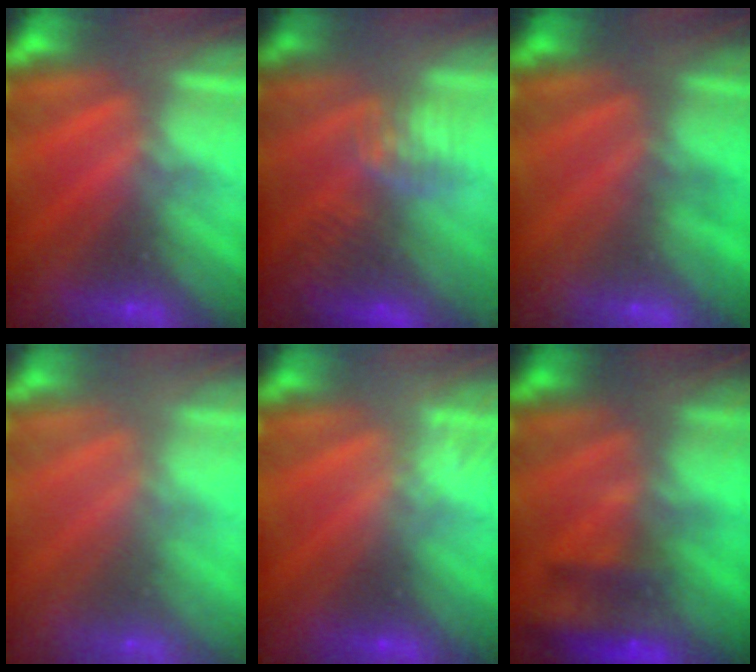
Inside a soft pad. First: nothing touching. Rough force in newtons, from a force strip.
{"total": 7.8}
{"total": 1.9}
{"total": 10.8}
{"total": 1.6}
{"total": 10.5}